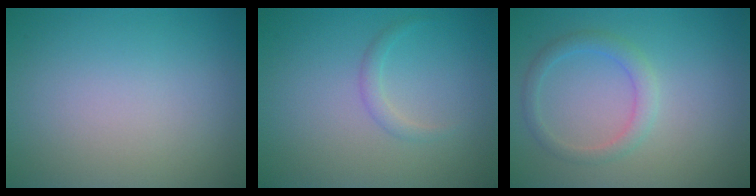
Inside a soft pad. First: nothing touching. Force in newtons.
{"total": 1.0, "press": 1.0, "slide": 0.1}
{"total": 2.1, "press": 2.1, "slide": 0.2}